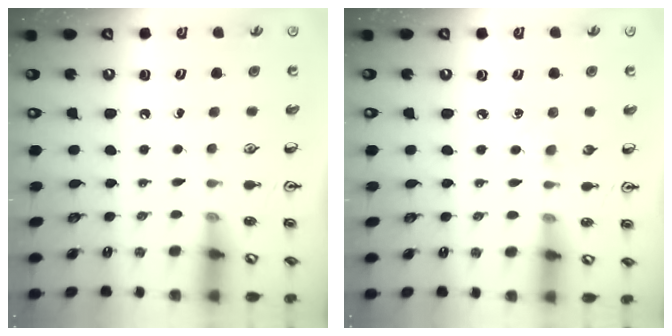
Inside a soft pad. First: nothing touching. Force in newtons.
{"total": 3.8, "press": 3.7, "slide": 0.6}